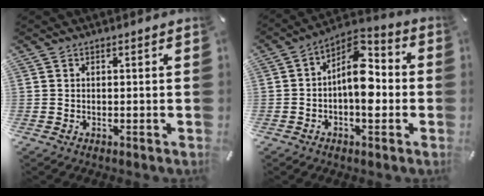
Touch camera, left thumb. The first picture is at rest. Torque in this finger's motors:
{"motor_torque": [1.81, 2.79, 0.39, 0.12, 0.16]}